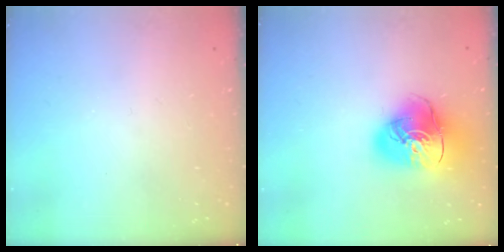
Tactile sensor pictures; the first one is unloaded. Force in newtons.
{"total": 16.7, "press": 16.5, "slide": 2.0}